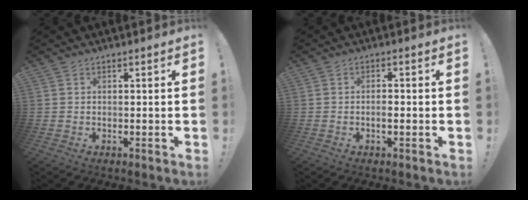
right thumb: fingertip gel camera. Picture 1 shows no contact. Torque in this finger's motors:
{"motor_torque": [-0.09, 0.06, -0.23, 0.26, 0.01]}